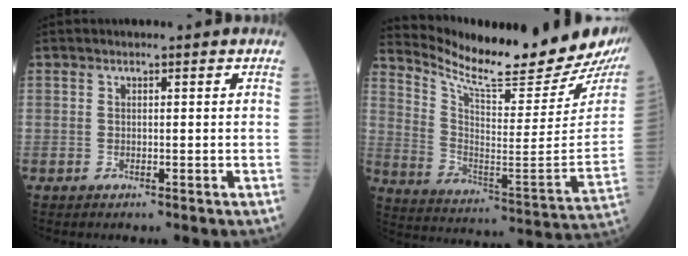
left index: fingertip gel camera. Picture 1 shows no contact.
{"total": 23.0, "force": [21.2, 1.3, 8.7], "torque": [-0.162, -0.102, 0.305]}